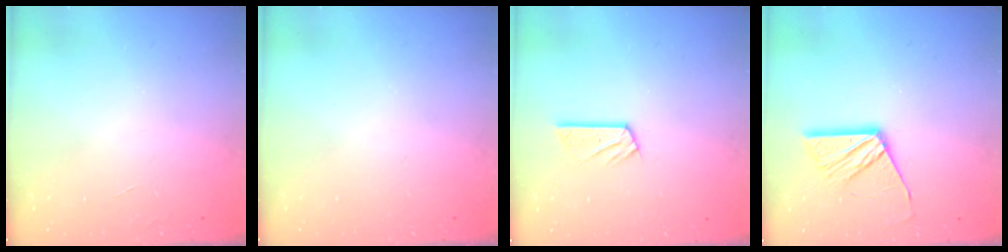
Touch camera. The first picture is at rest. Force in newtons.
{"total": 0.0}
{"total": 4.5, "press": 4.5, "slide": 0.2}
{"total": 10.2, "press": 10.2, "slide": 0.8}